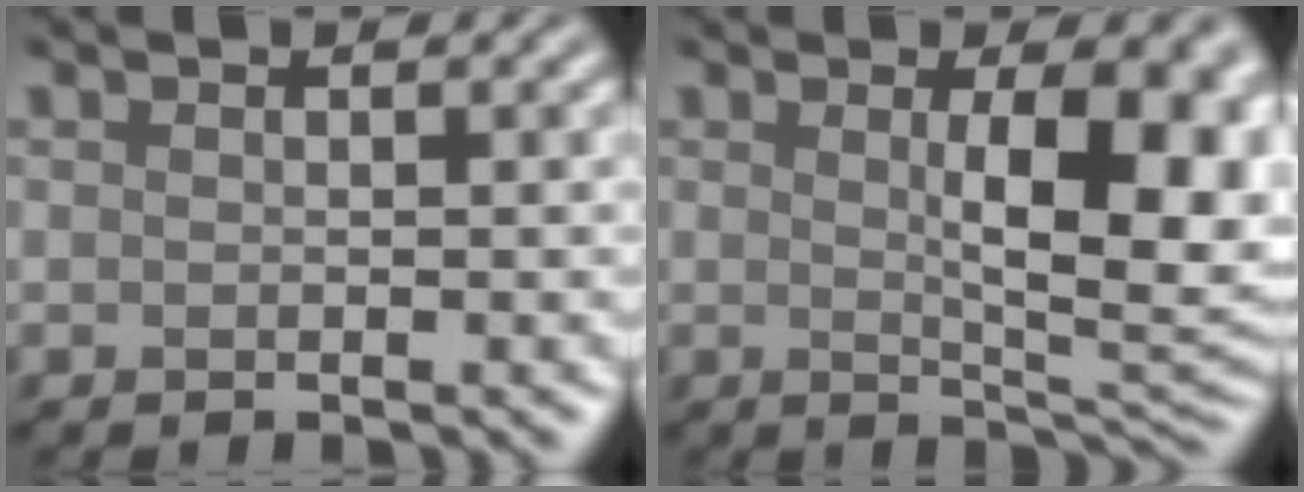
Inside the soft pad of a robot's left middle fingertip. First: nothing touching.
{"total": 8.6, "force": [1.3, 2.5, 8.1], "torque": [-0.110, -0.003, 0.026]}